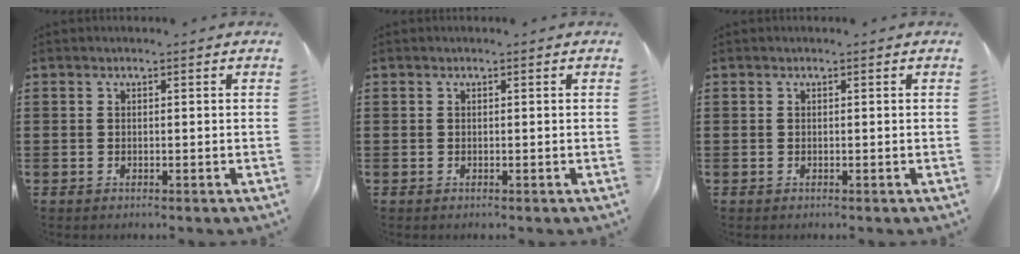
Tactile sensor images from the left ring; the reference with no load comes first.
{"total": 0.0}
{"total": 0.0}